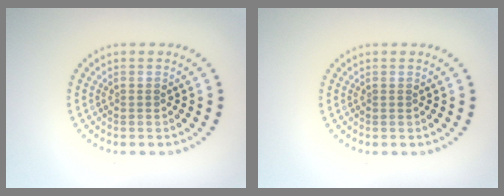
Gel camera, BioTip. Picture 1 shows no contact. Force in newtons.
{"total": 0.0}